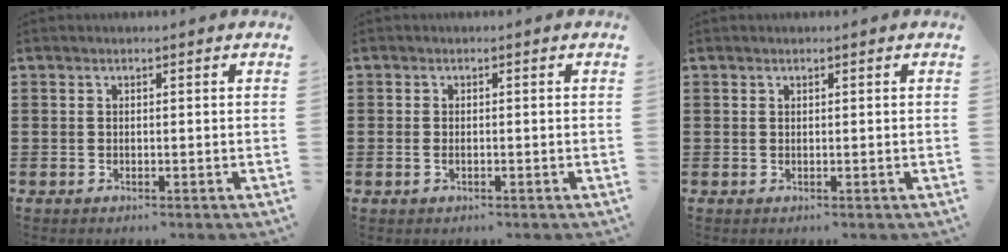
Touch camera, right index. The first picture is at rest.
{"total": 1.0, "force": [-0.2, 0.5, 0.8], "torque": [-0.017, 0.000, -0.005]}
{"total": 0.0}